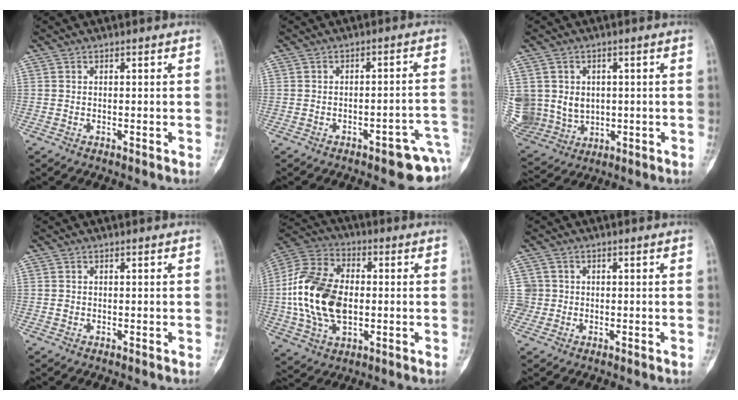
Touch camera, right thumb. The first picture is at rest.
{"total": 9.4, "force": [-4.3, 3.2, 7.7], "torque": [-0.076, 0.032, -0.046]}
{"total": 16.0, "force": [0.4, 14.1, 7.4], "torque": [-0.177, 0.015, 0.039]}
{"total": 0.6, "force": [-0.1, 0.6, 0.2], "torque": [-0.003, 0.002, -0.001]}
{"total": 19.2, "force": [-0.7, 12.1, 15.0], "torque": [-0.293, 0.014, -0.013]}
{"total": 2.9, "force": [0.0, 2.9, -0.2], "torque": [0.026, 0.008, -0.003]}